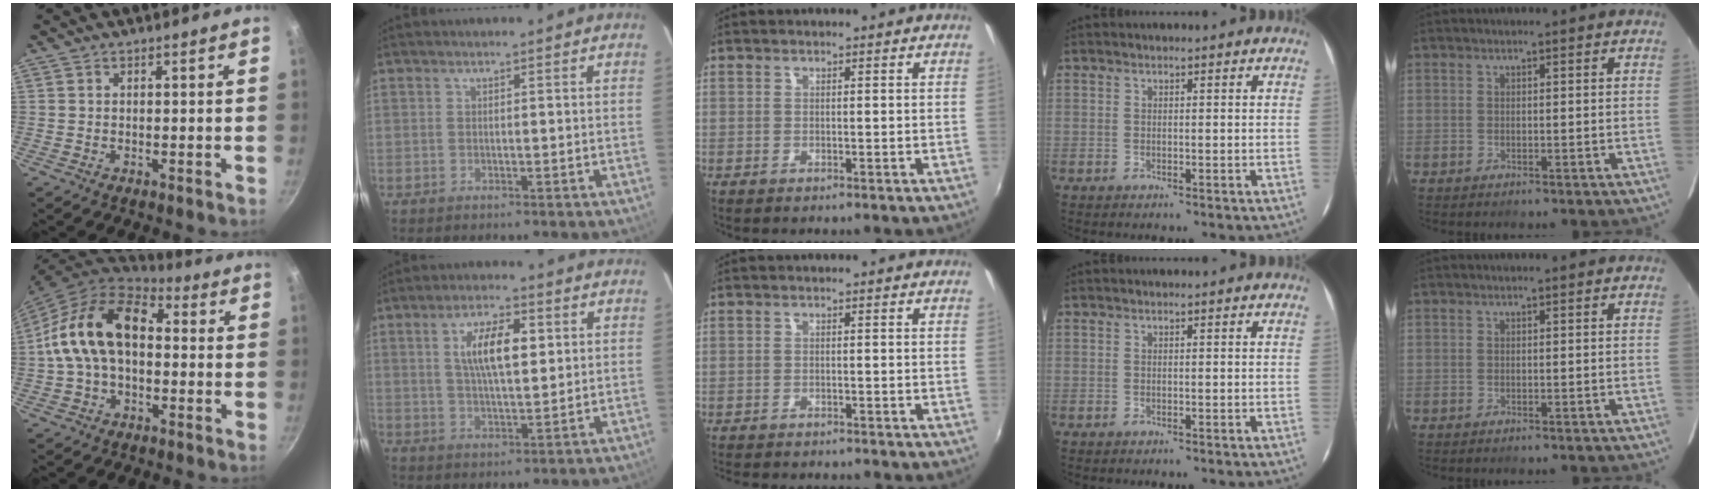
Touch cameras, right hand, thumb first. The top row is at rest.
{"thumb": {"total": 16.3, "force": [0.6, 10.6, 12.4], "torque": [-0.200, 0.041, -0.006]}, "index": {"total": 9.3, "force": [2.6, 3.3, 8.3], "torque": [-0.150, 0.009, 0.048]}, "middle": {"total": 4.7, "force": [-4.4, 0.7, 1.4], "torque": [-0.040, -0.016, -0.069]}}